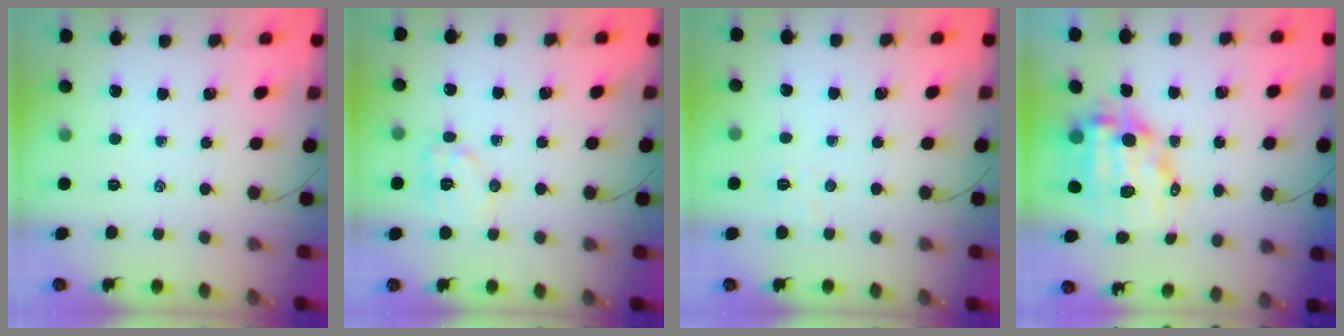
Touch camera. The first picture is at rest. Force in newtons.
{"total": 9.1, "press": 9.1, "slide": 0.2}
{"total": 3.7, "press": 3.6, "slide": 0.8}
{"total": 12.3, "press": 11.9, "slide": 3.0}